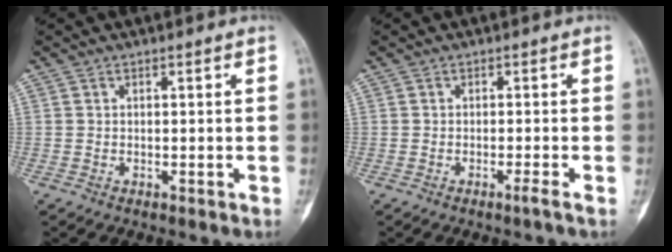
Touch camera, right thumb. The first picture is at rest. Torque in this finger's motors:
{"motor_torque": [0.20, -0.17, -0.03, -0.03, 0.09]}